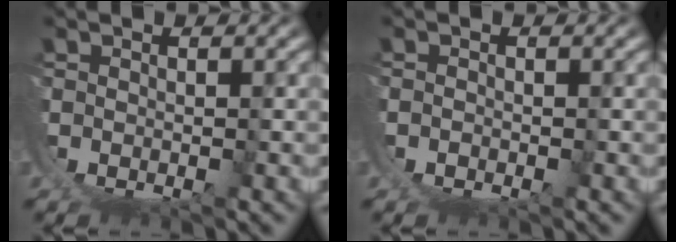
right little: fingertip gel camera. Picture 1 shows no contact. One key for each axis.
{"total": 1.2, "fx": 0.1, "fy": 1.1, "fz": 0.4, "tx": -0.015, "ty": -0.001, "tz": 0.000}